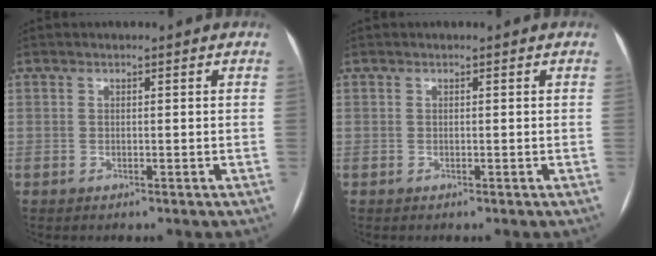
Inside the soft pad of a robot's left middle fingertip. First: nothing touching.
{"total": 0.0}